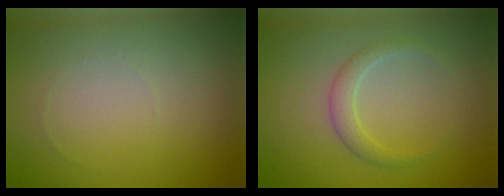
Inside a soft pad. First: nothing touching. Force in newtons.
{"total": 1.6, "press": 1.6, "slide": 0.1}